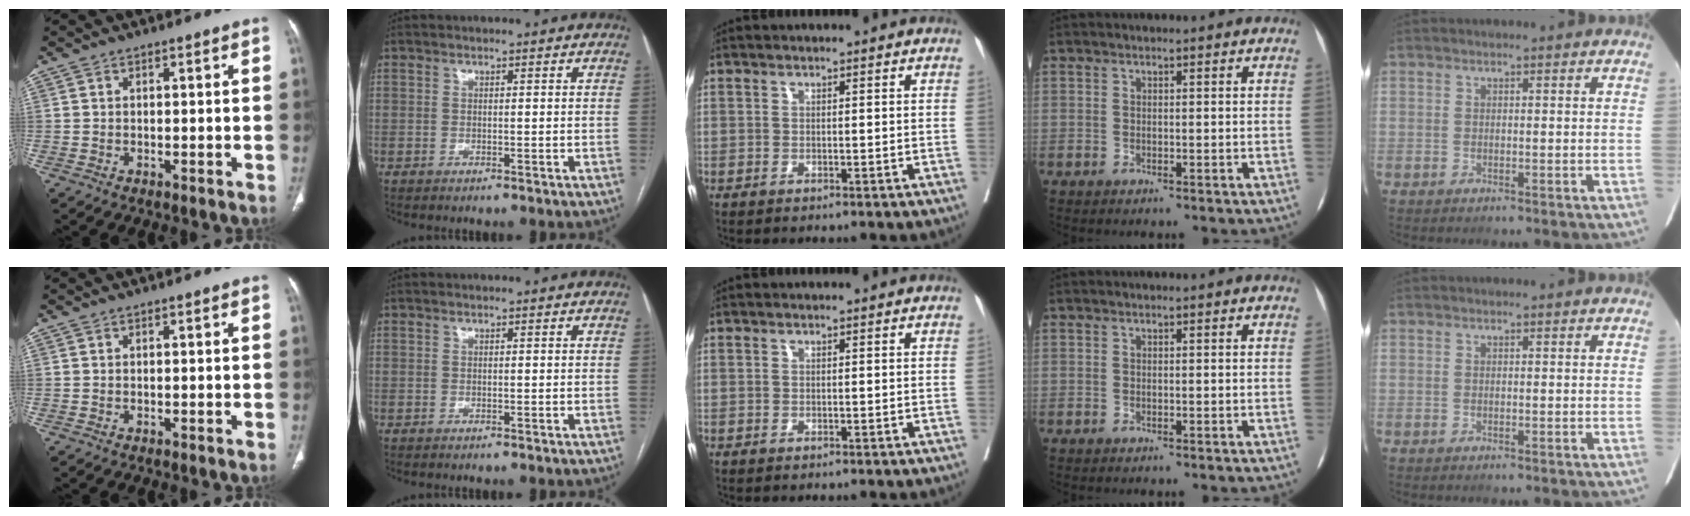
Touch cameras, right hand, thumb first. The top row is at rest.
{}